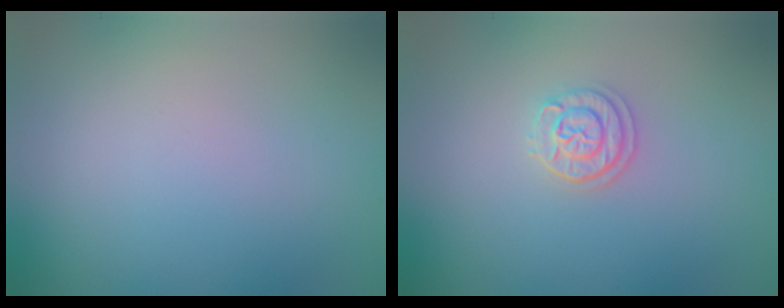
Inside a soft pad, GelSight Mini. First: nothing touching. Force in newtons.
{"total": 2.1, "press": 2.0, "slide": 0.6}